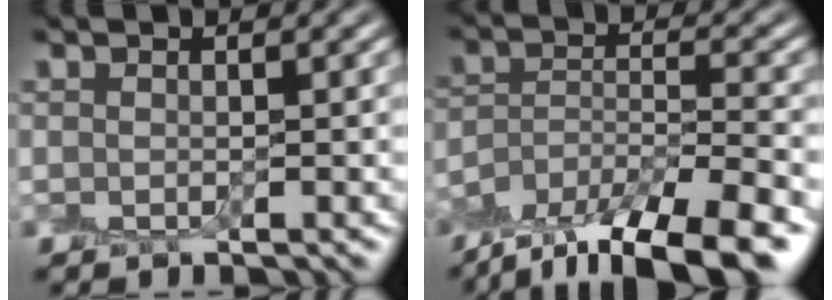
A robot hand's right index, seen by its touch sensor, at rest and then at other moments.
{"total": 11.6, "force": [-9.4, 3.6, 5.7], "torque": [-0.097, -0.012, -0.147]}